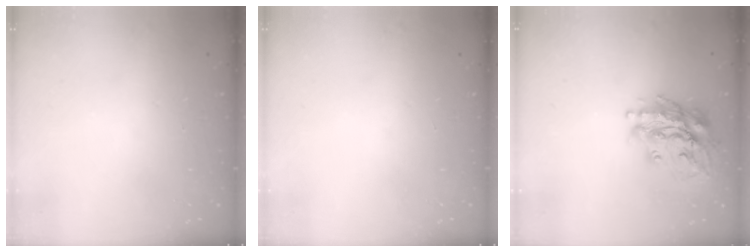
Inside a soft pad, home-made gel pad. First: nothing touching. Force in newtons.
{"total": 0.0}
{"total": 17.6, "press": 17.4, "slide": 2.6}